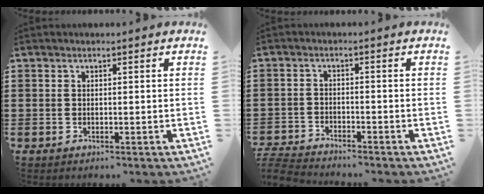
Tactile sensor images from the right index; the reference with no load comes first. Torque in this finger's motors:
{"motor_torque": [-1.10, 1.04, -1.05, -0.21]}